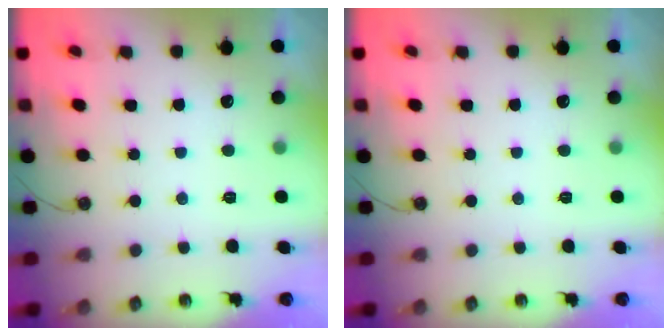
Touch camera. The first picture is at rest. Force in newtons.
{"total": 0.0}